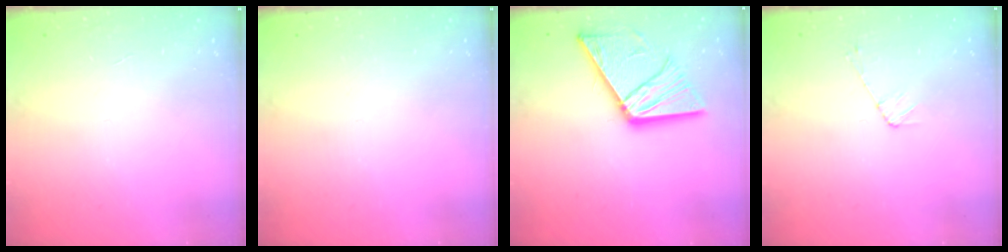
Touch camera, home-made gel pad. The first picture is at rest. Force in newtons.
{"total": 0.0}
{"total": 14.6, "press": 14.6, "slide": 1.5}
{"total": 3.7, "press": 3.6, "slide": 0.5}